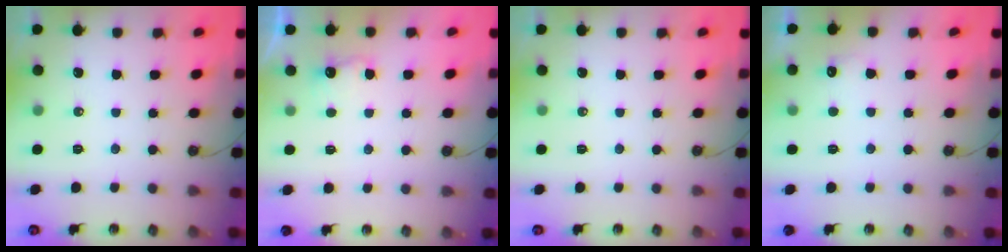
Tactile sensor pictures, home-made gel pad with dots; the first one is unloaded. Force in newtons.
{"total": 3.5, "press": 3.3, "slide": 1.0}
{"total": 0.0}
{"total": 4.4, "press": 4.3, "slide": 1.2}